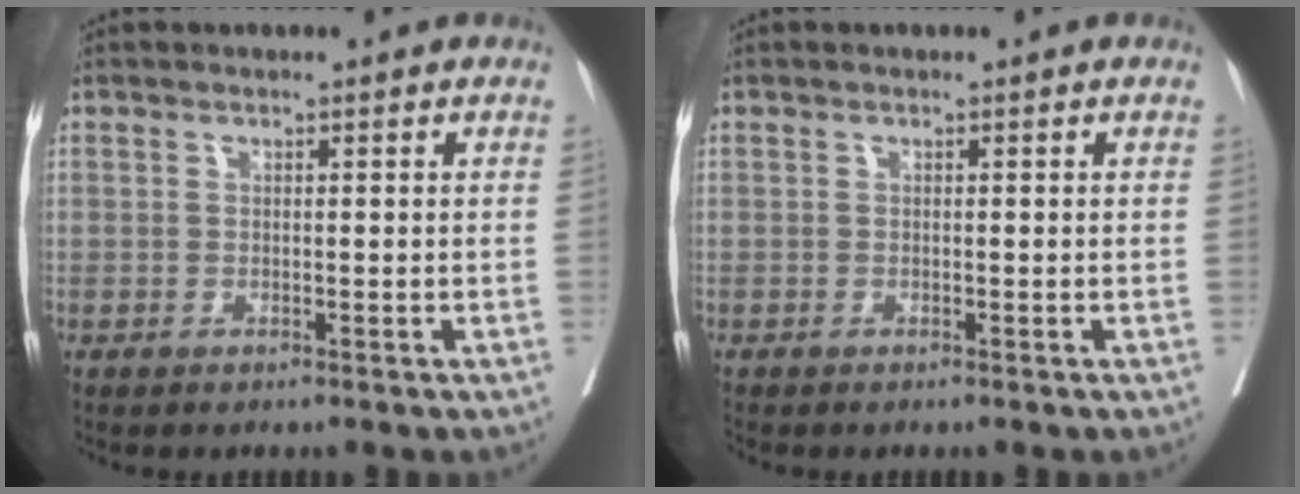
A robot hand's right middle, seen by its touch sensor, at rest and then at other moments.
{"total": 0.0}